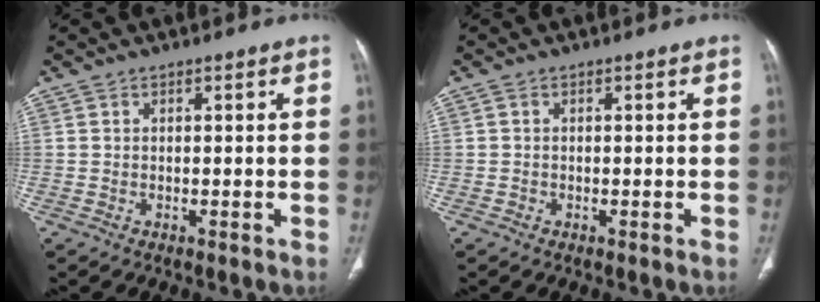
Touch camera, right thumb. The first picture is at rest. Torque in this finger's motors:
{"motor_torque": [-0.66, -0.21, -0.10, 0.11, -0.02]}